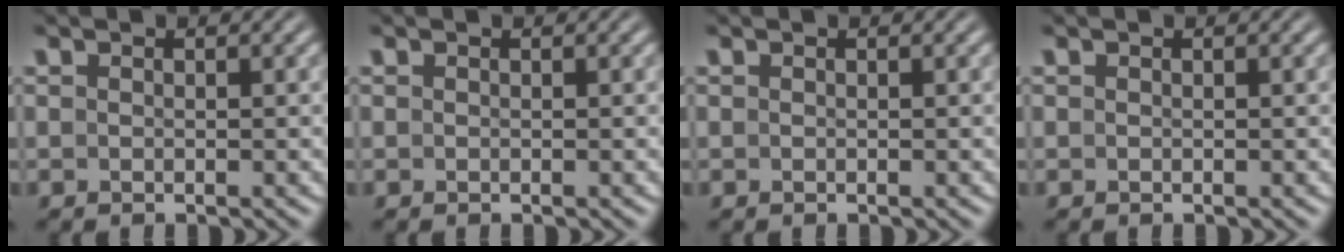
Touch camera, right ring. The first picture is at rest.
{"total": 0.0}
{"total": 0.0}
{"total": 0.0}